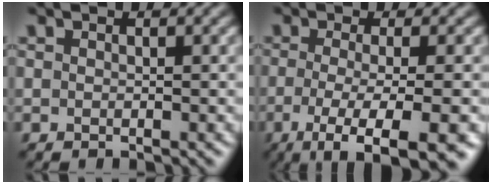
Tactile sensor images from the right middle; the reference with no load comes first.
{"total": 8.9, "force": [-4.2, 2.6, 7.5], "torque": [-0.103, -0.016, -0.063]}